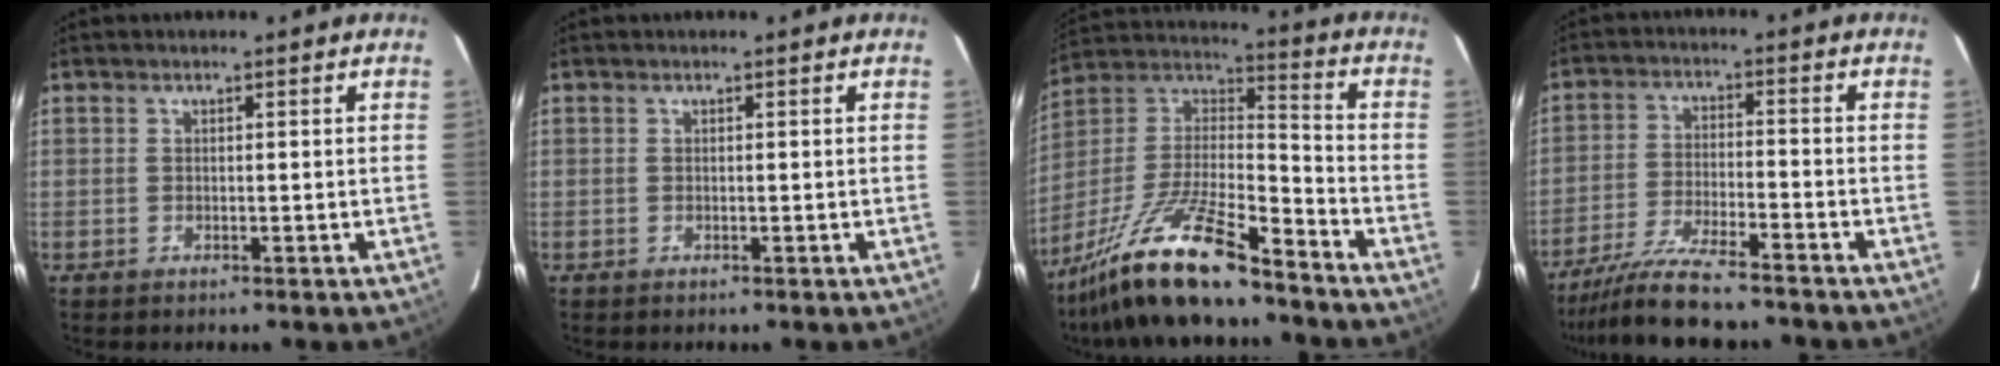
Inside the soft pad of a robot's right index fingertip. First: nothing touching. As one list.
[{"total": 0.0}, {"total": 18.2, "force": [-13.9, 2.9, 11.4], "torque": [-0.241, -0.010, -0.256]}, {"total": 10.6, "force": [-9.4, 0.5, 4.9], "torque": [-0.083, -0.020, -0.161]}]